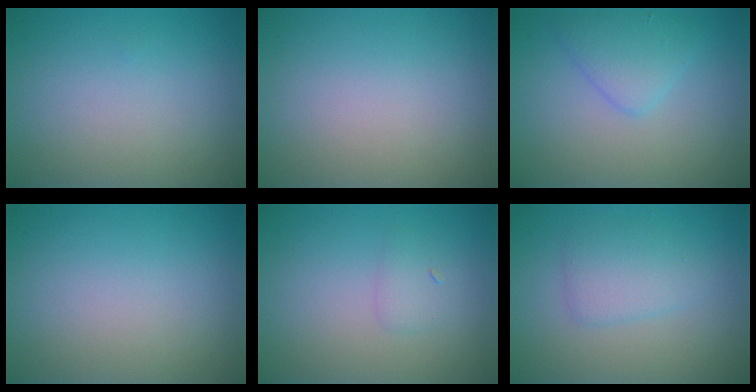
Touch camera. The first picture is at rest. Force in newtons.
{"total": 0.0}
{"total": 2.6, "press": 2.6, "slide": 0.1}
{"total": 0.0}
{"total": 1.2, "press": 1.2, "slide": 0.1}
{"total": 2.5, "press": 2.5, "slide": 0.1}